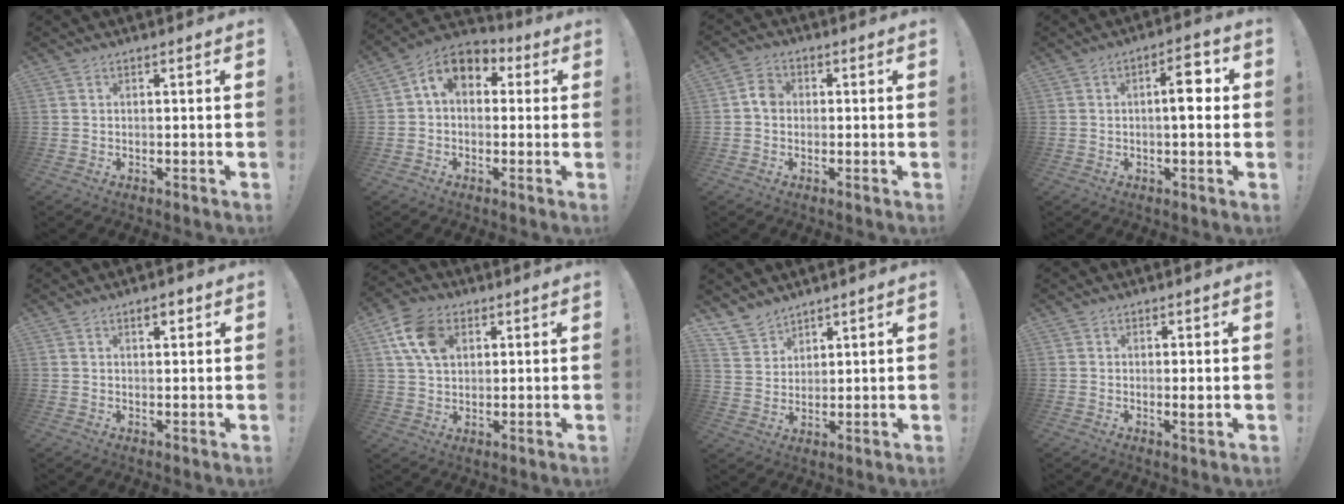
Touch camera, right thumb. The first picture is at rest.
{"total": 8.6, "force": [2.4, 6.3, 5.4], "torque": [-0.096, 0.013, 0.052]}
{"total": 3.9, "force": [-0.3, 3.2, 2.2], "torque": [-0.031, 0.011, -0.006]}
{"total": 7.7, "force": [1.0, 2.5, 7.2], "torque": [-0.093, 0.001, 0.005]}
{"total": 2.8, "force": [1.8, 1.0, 2.0], "torque": [-0.022, -0.006, 0.026]}
{"total": 12.2, "force": [4.8, 8.5, 7.3], "torque": [-0.130, 0.000, 0.096]}
{"total": 7.7, "force": [6.5, 4.1, 1.0], "torque": [-0.029, -0.045, 0.130]}
{"total": 1.9, "force": [0.3, 0.2, 1.8], "torque": [-0.016, -0.009, 0.001]}